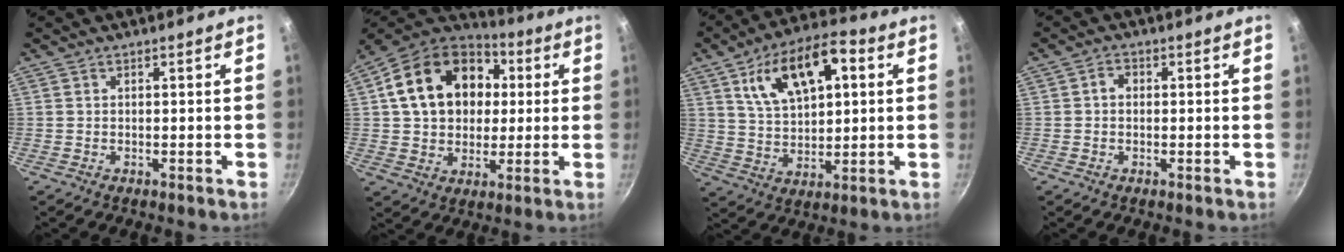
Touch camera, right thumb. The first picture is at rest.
{"total": 21.3, "force": [4.3, 16.1, 13.1], "torque": [-0.205, 0.027, 0.066]}
{"total": 16.7, "force": [5.7, 8.8, 13.1], "torque": [-0.193, 0.004, 0.099]}
{"total": 2.1, "force": [0.1, 1.7, 1.3], "torque": [-0.017, 0.007, -0.003]}